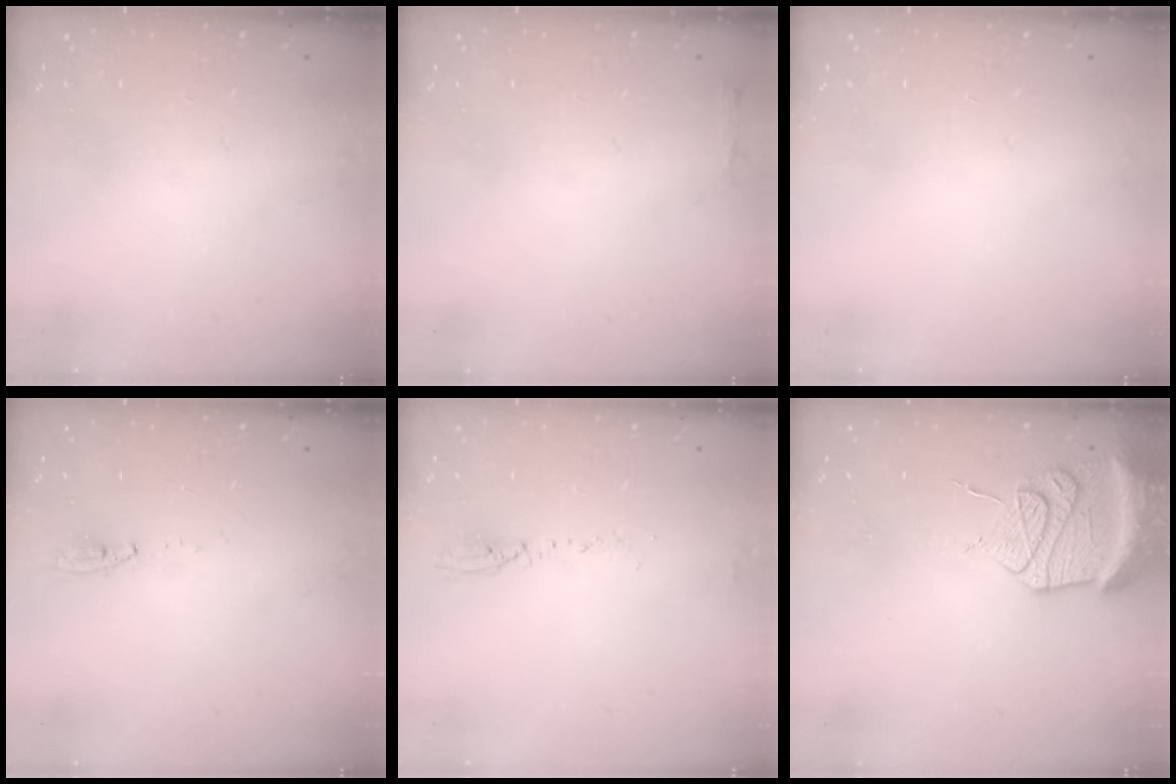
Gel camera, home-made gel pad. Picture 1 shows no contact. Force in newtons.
{"total": 2.3, "press": 2.3, "slide": 0.5}
{"total": 0.0}
{"total": 3.4, "press": 2.9, "slide": 1.7}
{"total": 3.9, "press": 3.8, "slide": 1.2}
{"total": 15.7, "press": 14.5, "slide": 6.0}